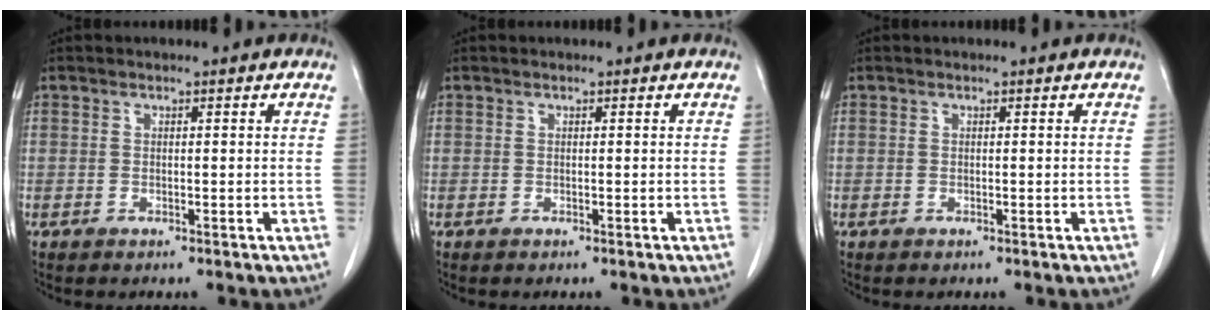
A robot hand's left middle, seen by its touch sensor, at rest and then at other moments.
{"total": 0.0}
{"total": 0.0}